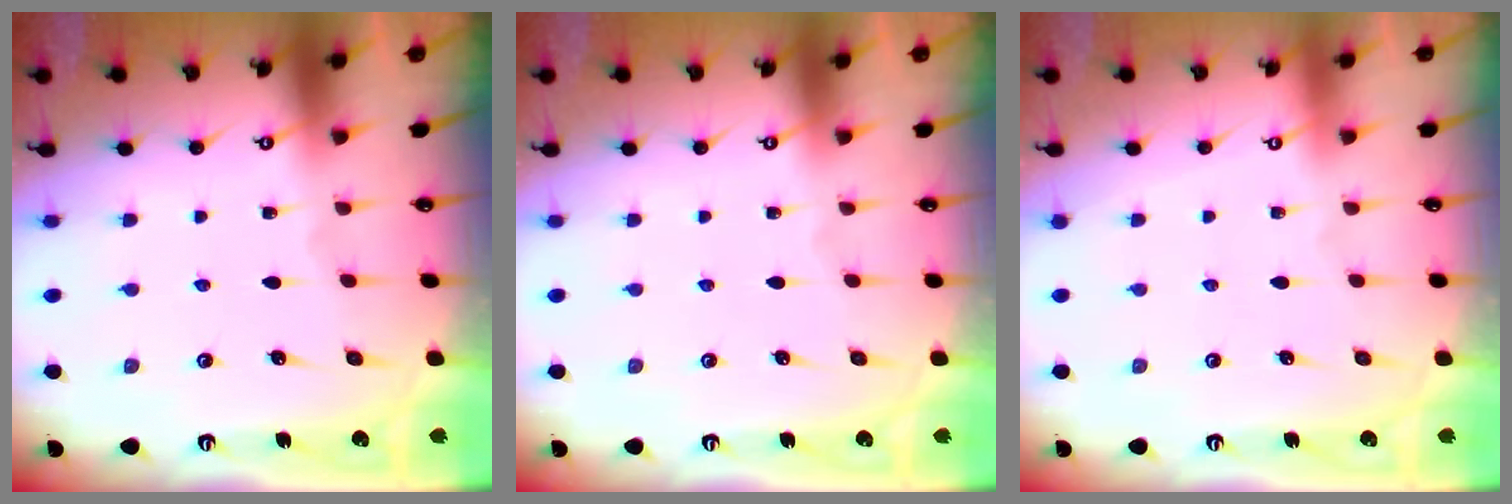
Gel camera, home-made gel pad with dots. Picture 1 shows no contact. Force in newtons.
{"total": 0.0}
{"total": 3.9, "press": 3.9, "slide": 0.1}